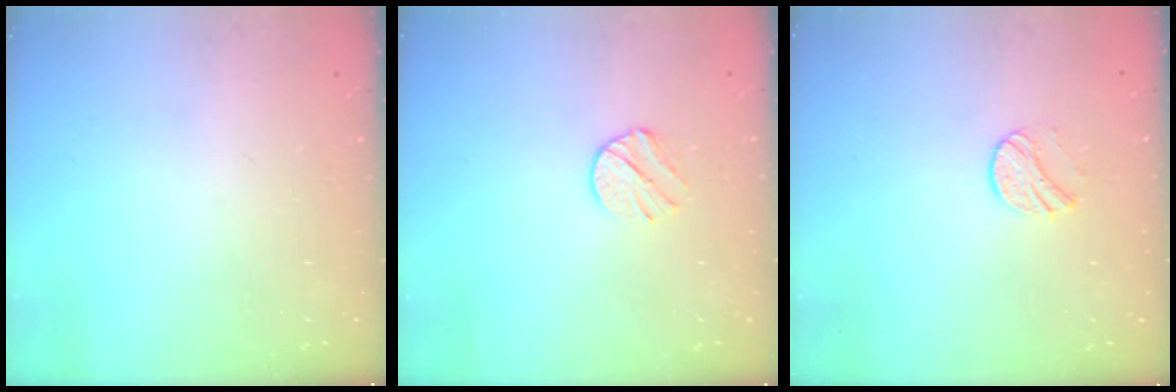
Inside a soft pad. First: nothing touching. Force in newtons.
{"total": 7.5, "press": 7.5, "slide": 1.1}
{"total": 7.4, "press": 7.4, "slide": 0.6}